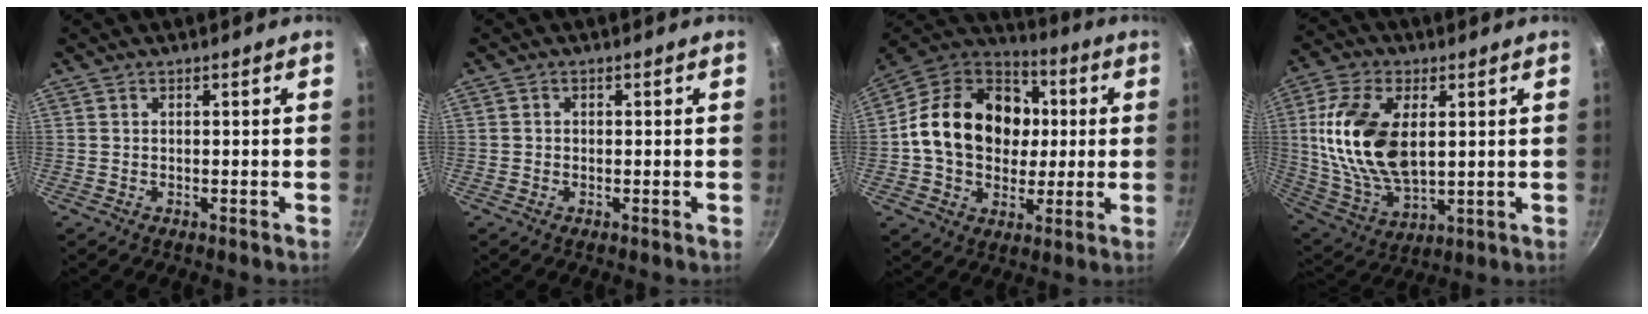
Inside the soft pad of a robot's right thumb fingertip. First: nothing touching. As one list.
[{"total": 0.7, "force": [-0.2, 0.6, 0.2], "torque": [-0.001, 0.003, -0.004]}, {"total": 22.3, "force": [1.9, 17.2, 14.0], "torque": [-0.213, 0.027, 0.023]}, {"total": 18.5, "force": [3.2, 10.5, 14.9], "torque": [-0.281, -0.010, 0.070]}]